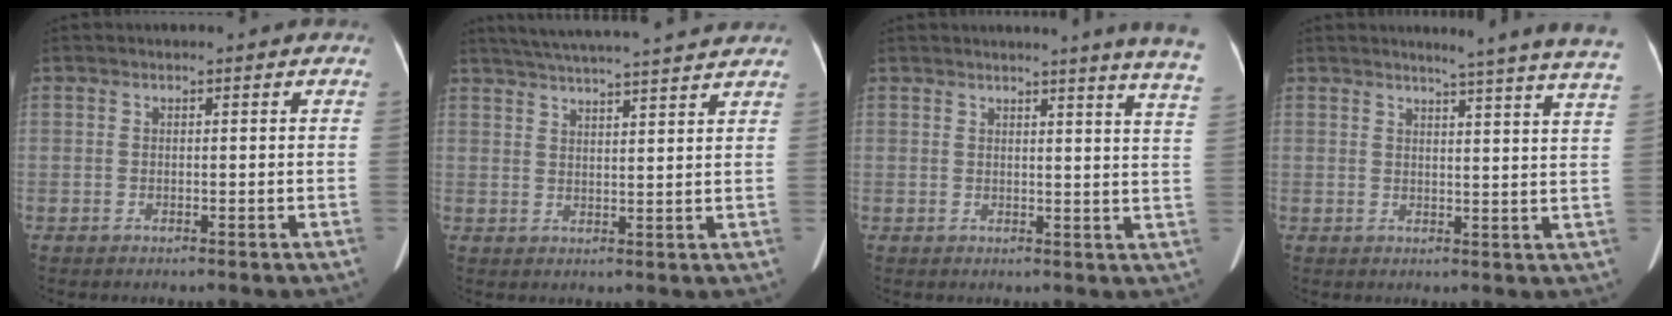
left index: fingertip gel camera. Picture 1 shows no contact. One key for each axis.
{"total": 17.0, "fx": 15.5, "fy": 0.3, "fz": 6.9, "tx": -0.122, "ty": 0.020, "tz": 0.210}
{"total": 11.2, "fx": 9.8, "fy": -1.6, "fz": 5.1, "tx": -0.059, "ty": -0.073, "tz": 0.081}
{"total": 13.8, "fx": 12.7, "fy": -1.5, "fz": 5.2, "tx": -0.068, "ty": -0.072, "tz": 0.130}